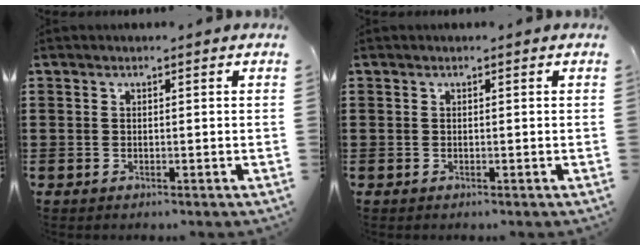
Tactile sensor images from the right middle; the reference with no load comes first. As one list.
[{"total": 0.0}]